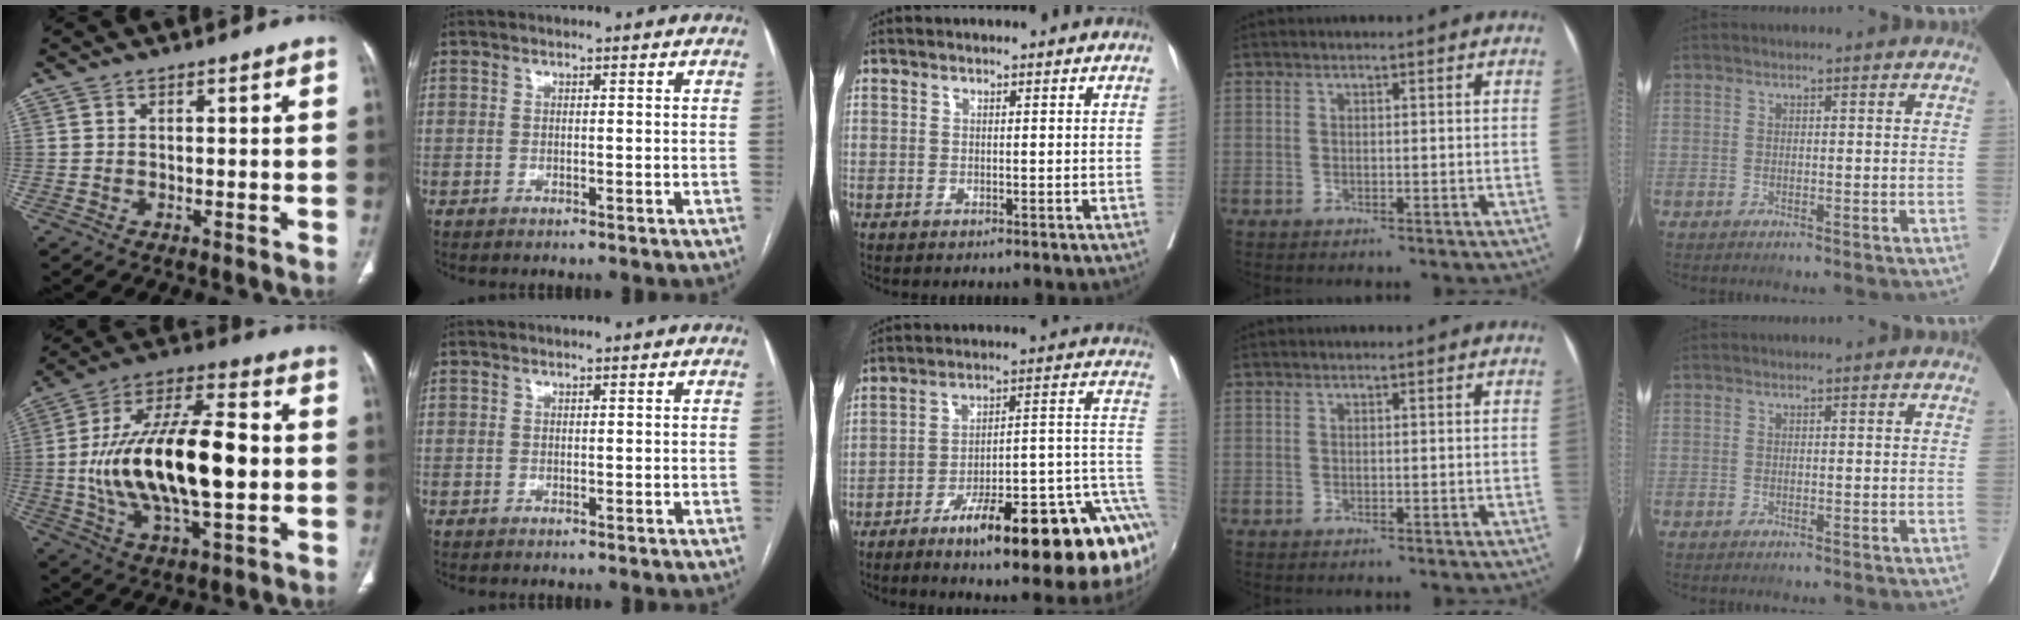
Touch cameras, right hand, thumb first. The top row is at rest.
{"thumb": {"total": 25.0, "force": [-0.9, 10.6, 22.7], "torque": [-0.410, 0.018, -0.012]}, "middle": {"total": 25.1, "force": [-9.4, 4.9, 22.8], "torque": [-0.196, 0.041, -0.135]}}